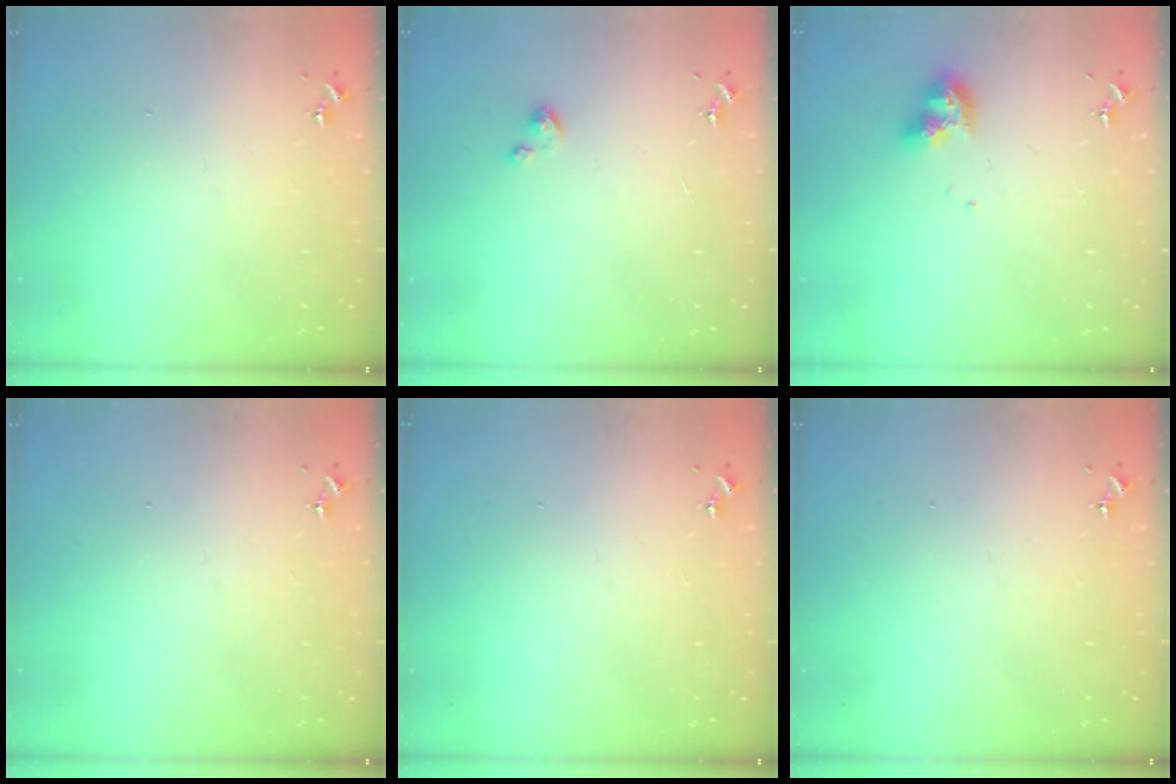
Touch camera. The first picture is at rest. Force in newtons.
{"total": 2.1, "press": 2.1, "slide": 0.1}
{"total": 9.6, "press": 9.5, "slide": 1.2}
{"total": 0.0}
{"total": 0.0}
{"total": 0.0}